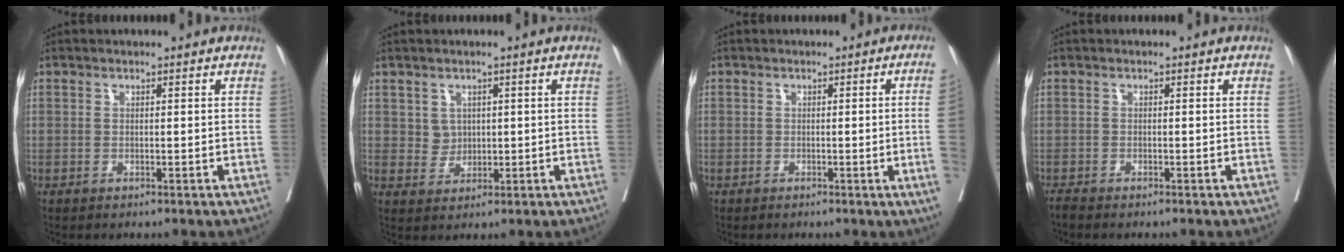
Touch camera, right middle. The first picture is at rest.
{"total": 2.5, "force": [0.7, 2.3, 0.8], "torque": [-0.013, 0.001, 0.017]}
{"total": 4.2, "force": [-0.5, -1.7, 3.8], "torque": [-0.044, -0.008, -0.005]}
{"total": 1.0, "force": [-1.0, 0.0, 0.2], "torque": [-0.010, -0.004, -0.020]}